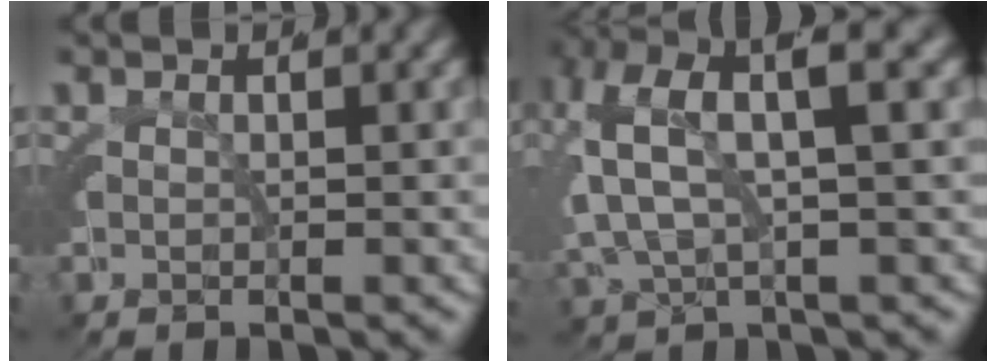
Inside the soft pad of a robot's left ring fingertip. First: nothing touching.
{"total": 7.5, "force": [2.8, 4.4, 5.4], "torque": [-0.118, 0.015, 0.036]}